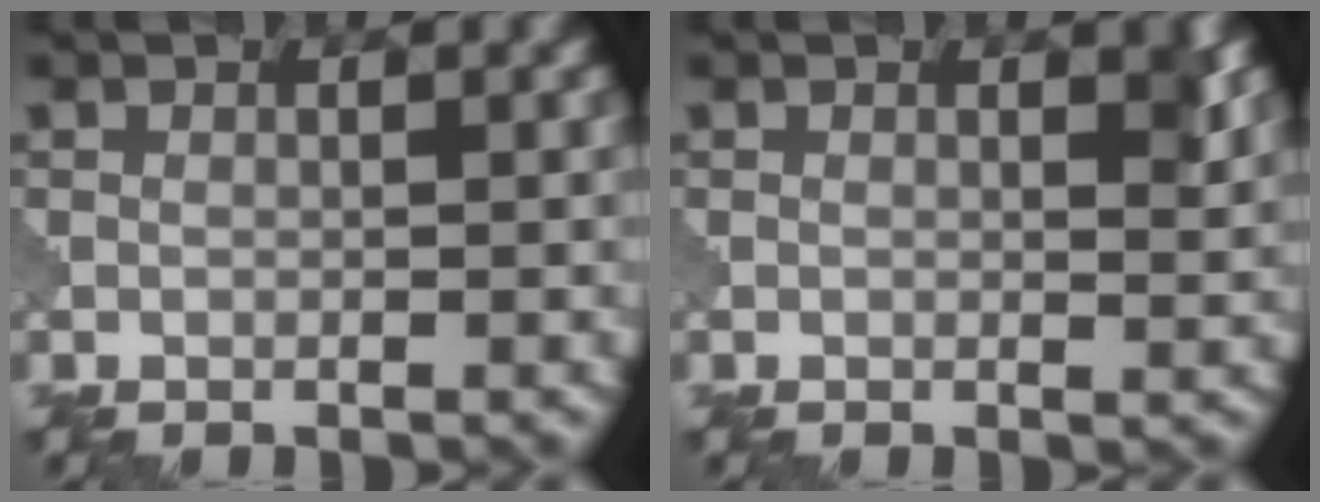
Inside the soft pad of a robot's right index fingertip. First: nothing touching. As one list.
[{"total": 1.4, "force": [0.6, 0.5, 1.2], "torque": [-0.010, -0.004, 0.007]}]